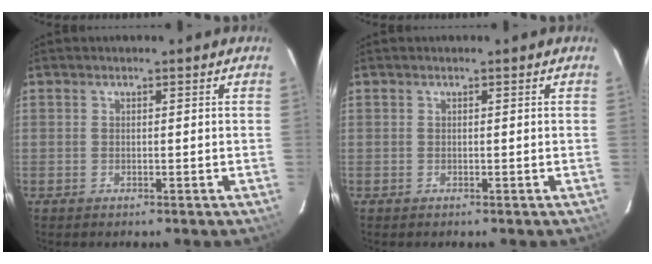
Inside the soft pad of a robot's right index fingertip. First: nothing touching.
{"total": 0.0}